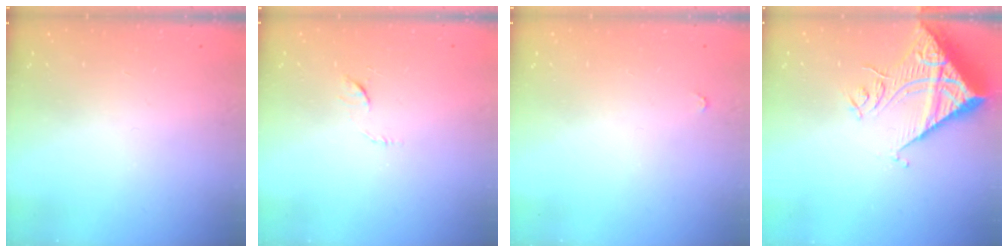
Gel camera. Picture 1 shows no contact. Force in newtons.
{"total": 4.6, "press": 4.5, "slide": 0.5}
{"total": 2.8, "press": 2.8, "slide": 0.4}
{"total": 13.5, "press": 13.4, "slide": 1.7}